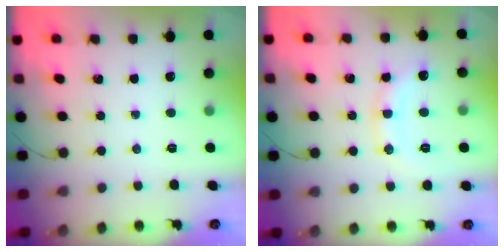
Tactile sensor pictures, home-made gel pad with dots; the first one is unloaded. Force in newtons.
{"total": 10.2, "press": 10.2, "slide": 0.6}